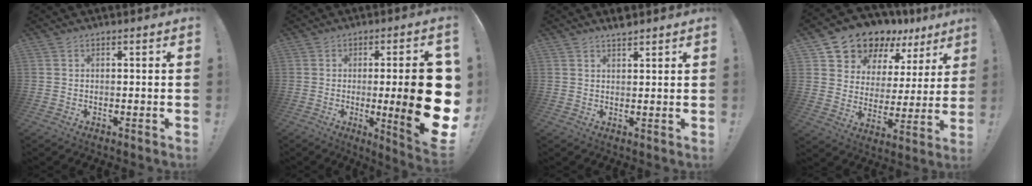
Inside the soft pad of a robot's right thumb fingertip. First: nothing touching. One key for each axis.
{"total": 19.4, "fx": -1.4, "fy": 3.0, "fz": 19.1, "tx": -0.260, "ty": -0.013, "tz": -0.013}
{"total": 2.4, "fx": 2.2, "fy": 0.2, "fz": 0.9, "tx": -0.010, "ty": -0.014, "tz": 0.037}
{"total": 12.4, "fx": 10.7, "fy": 5.7, "fz": 2.3, "tx": -0.053, "ty": -0.094, "tz": 0.194}